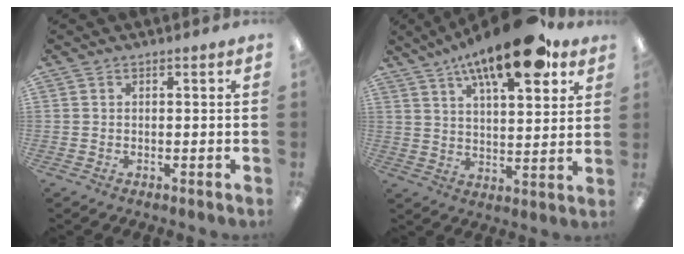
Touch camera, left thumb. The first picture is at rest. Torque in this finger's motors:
{"motor_torque": [2.47, 2.54, 1.37, -1.40, 0.15]}